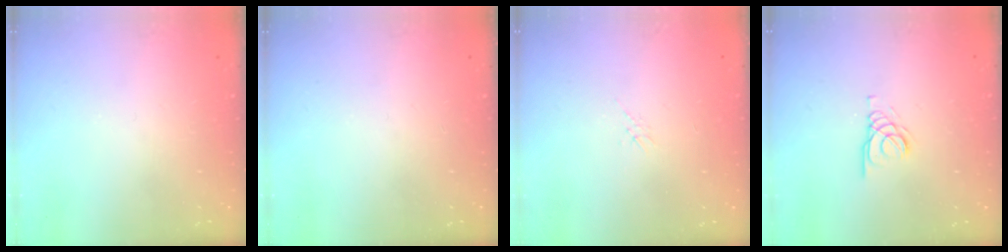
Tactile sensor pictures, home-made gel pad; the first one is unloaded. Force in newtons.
{"total": 0.0}
{"total": 1.7, "press": 1.6, "slide": 0.4}
{"total": 1.6, "press": 1.6, "slide": 0.2}